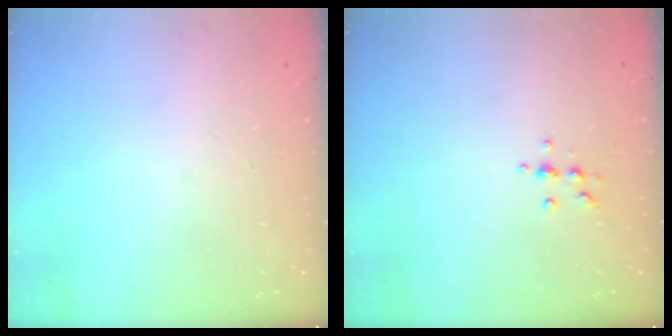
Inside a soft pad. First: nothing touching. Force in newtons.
{"total": 5.4, "press": 5.1, "slide": 1.7}